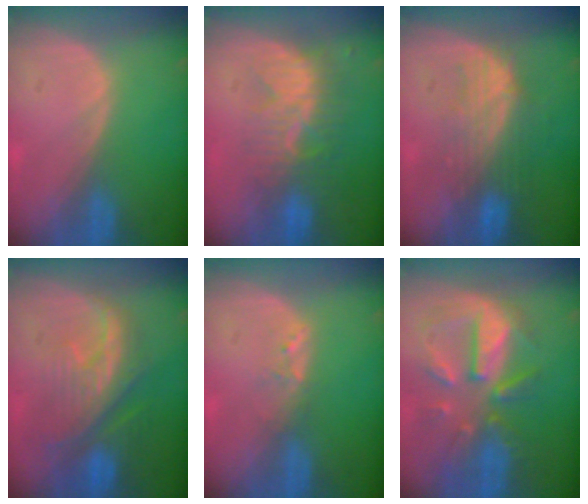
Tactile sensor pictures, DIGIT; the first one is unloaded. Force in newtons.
{"total": 8.6, "press": 7.8, "slide": 3.5}
{"total": 7.4, "press": 7.0, "slide": 2.2}
{"total": 10.1, "press": 8.9, "slide": 4.7}
{"total": 1.6, "press": 1.5, "slide": 0.3}
{"total": 10.1, "press": 9.2, "slide": 4.3}